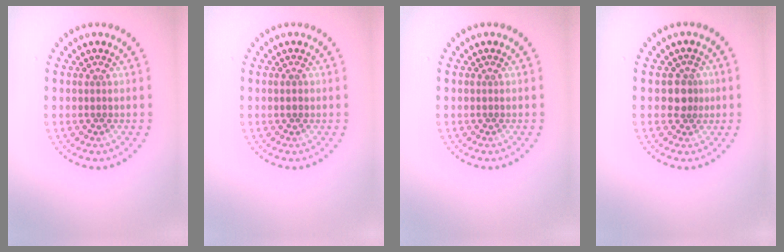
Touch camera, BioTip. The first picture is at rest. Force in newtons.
{"total": 0.8, "press": 0.8, "slide": 0.1}
{"total": 0.0}
{"total": 2.1, "press": 1.7, "slide": 1.2}